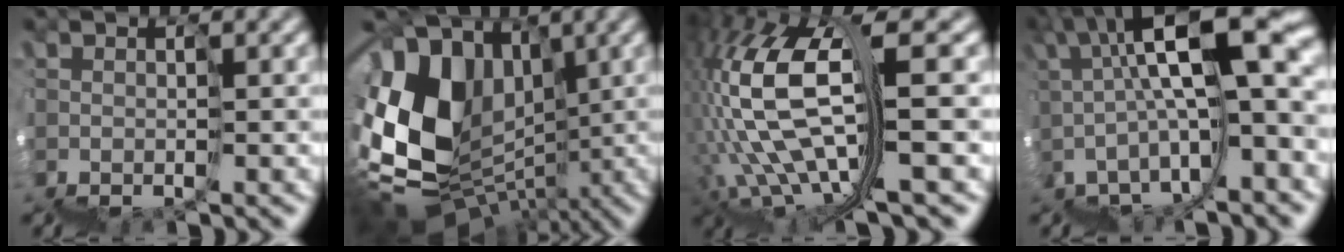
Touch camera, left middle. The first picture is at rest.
{"total": 11.0, "force": [3.8, 8.8, 5.4], "torque": [-0.125, 0.034, 0.068]}
{"total": 9.3, "force": [2.6, 3.3, 8.3], "torque": [-0.191, 0.033, 0.042]}
{"total": 11.6, "force": [2.6, 3.1, 10.9], "torque": [-0.160, 0.048, 0.049]}